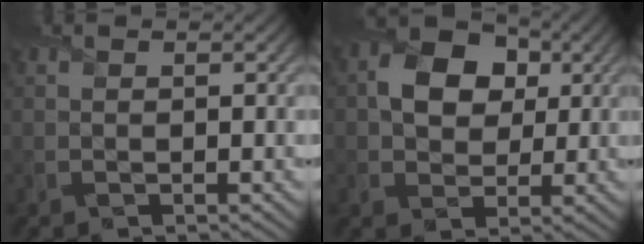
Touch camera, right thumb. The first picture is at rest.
{"total": 7.7, "force": [1.7, 6.0, 4.6], "torque": [-0.092, 0.012, 0.016]}